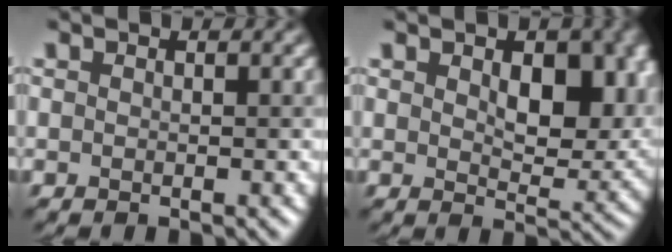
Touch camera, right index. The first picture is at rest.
{"total": 8.1, "force": [2.1, 4.7, 6.3], "torque": [-0.080, -0.011, 0.044]}